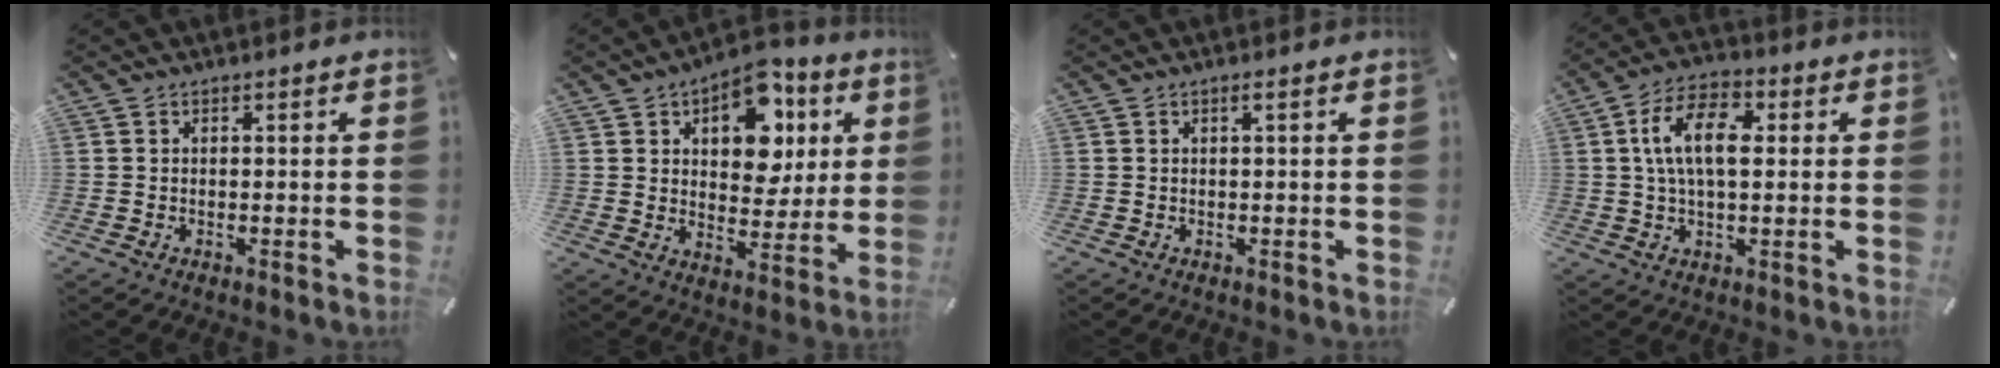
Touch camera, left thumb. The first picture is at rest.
{"total": 13.8, "force": [6.1, 9.1, 8.4], "torque": [-0.113, -0.025, 0.105]}
{"total": 0.9, "force": [0.2, -0.1, 0.8], "torque": [-0.016, 0.000, 0.003]}
{"total": 11.3, "force": [1.8, 6.1, 9.3], "torque": [-0.188, 0.010, 0.030]}